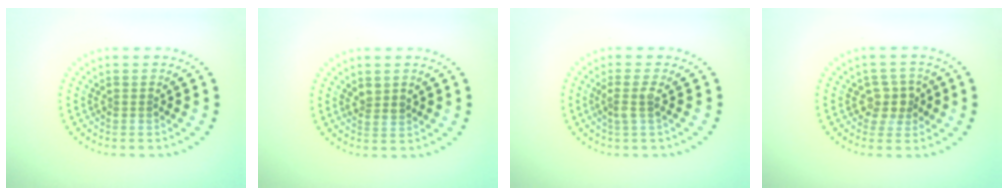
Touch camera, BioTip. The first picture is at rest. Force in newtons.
{"total": 1.4, "press": 1.2, "slide": 0.7}
{"total": 1.7, "press": 1.2, "slide": 1.2}
{"total": 2.3, "press": 2.0, "slide": 1.2}